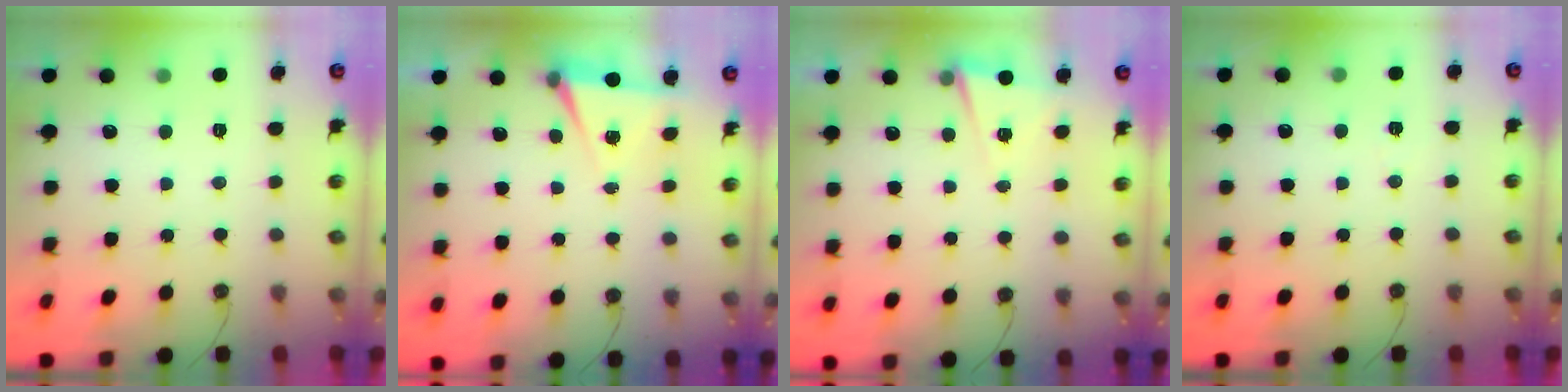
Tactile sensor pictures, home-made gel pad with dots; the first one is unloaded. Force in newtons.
{"total": 5.1, "press": 2.3, "slide": 4.5}
{"total": 3.0, "press": 2.8, "slide": 0.9}
{"total": 2.6, "press": 1.7, "slide": 1.9}